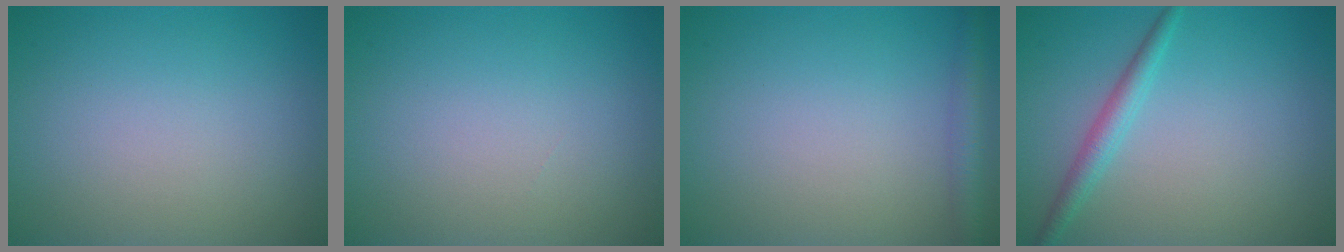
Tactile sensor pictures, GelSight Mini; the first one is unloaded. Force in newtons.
{"total": 0.0}
{"total": 2.4, "press": 2.4, "slide": 0.1}
{"total": 2.1, "press": 2.1, "slide": 0.1}